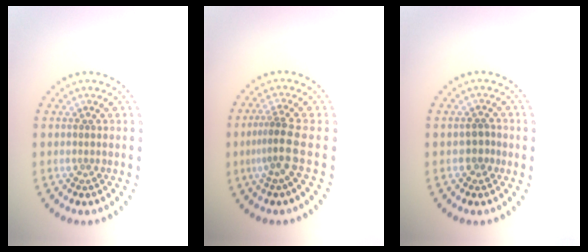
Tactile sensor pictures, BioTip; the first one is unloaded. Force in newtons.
{"total": 2.7, "press": 1.8, "slide": 2.0}
{"total": 0.9, "press": 0.6, "slide": 0.6}